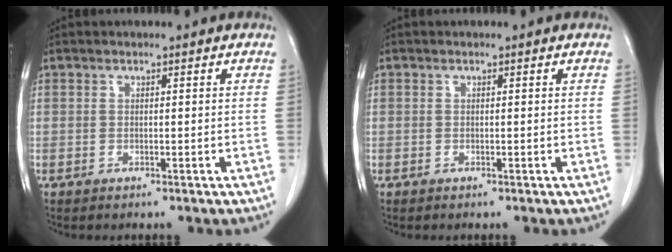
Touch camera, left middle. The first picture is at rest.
{"total": 0.0}